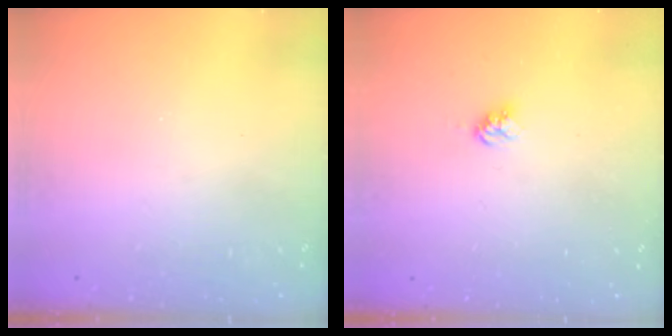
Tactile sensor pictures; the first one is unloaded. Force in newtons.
{"total": 3.9, "press": 3.9, "slide": 0.4}